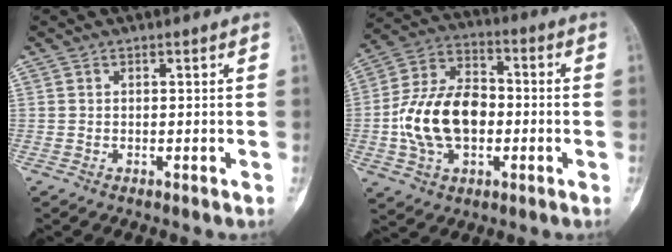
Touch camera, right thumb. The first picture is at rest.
{"total": 16.2, "force": [-2.1, 10.6, 12.1], "torque": [-0.214, 0.031, -0.036]}